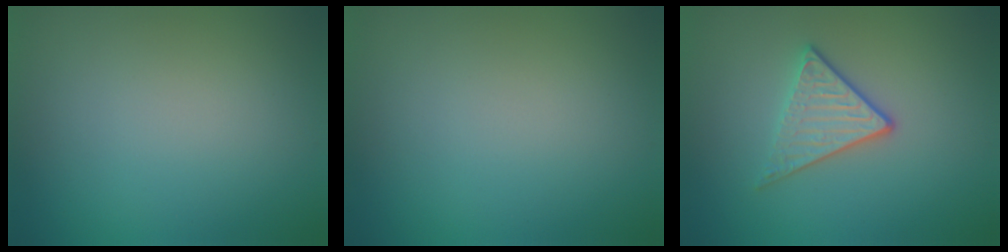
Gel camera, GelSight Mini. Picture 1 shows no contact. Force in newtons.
{"total": 0.0}
{"total": 2.9, "press": 2.6, "slide": 1.4}